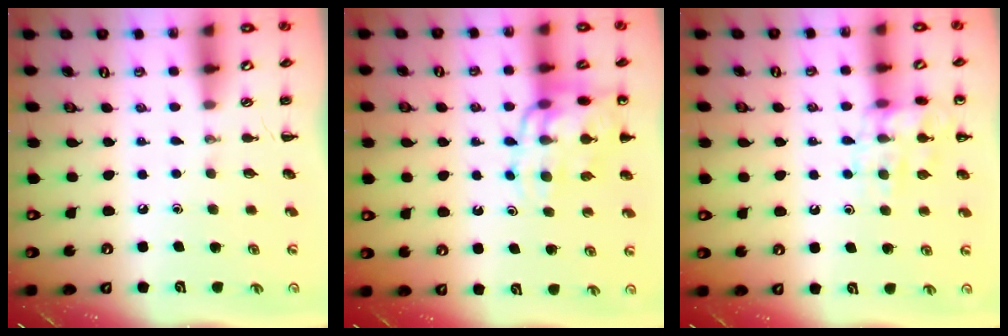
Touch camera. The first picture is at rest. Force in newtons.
{"total": 14.4, "press": 14.1, "slide": 3.1}
{"total": 11.6, "press": 11.6, "slide": 0.7}